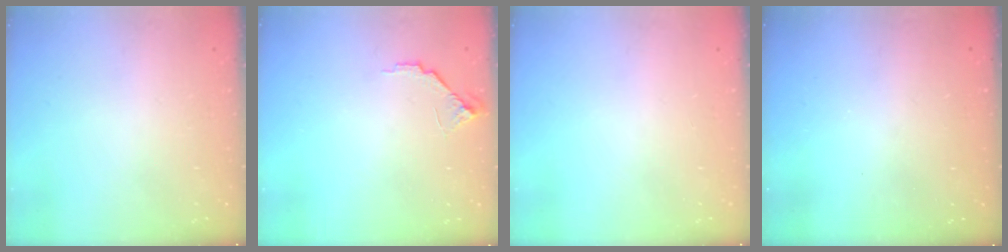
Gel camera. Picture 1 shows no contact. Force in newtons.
{"total": 7.2, "press": 7.2, "slide": 0.6}
{"total": 0.0}
{"total": 3.3, "press": 3.3, "slide": 0.3}